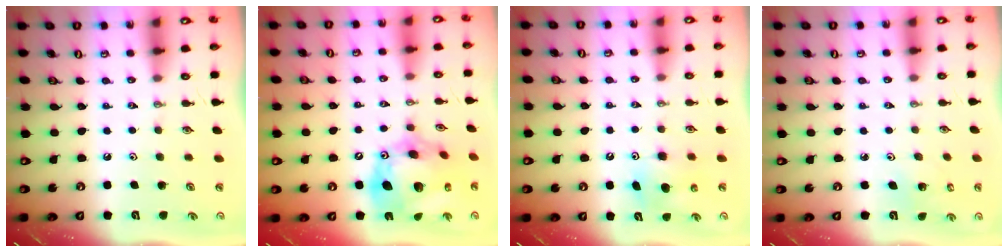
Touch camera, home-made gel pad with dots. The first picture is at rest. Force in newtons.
{"total": 21.6, "press": 21.5, "slide": 2.3}
{"total": 8.1, "press": 8.0, "slide": 0.7}
{"total": 2.7, "press": 2.7, "slide": 0.2}